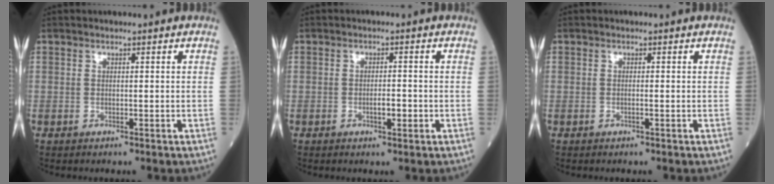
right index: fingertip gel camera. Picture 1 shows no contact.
{"total": 2.5, "force": [-0.7, 0.6, 2.3], "torque": [-0.040, 0.000, -0.010]}
{"total": 0.6, "force": [-0.2, -0.1, 0.5], "torque": [-0.011, 0.001, -0.003]}